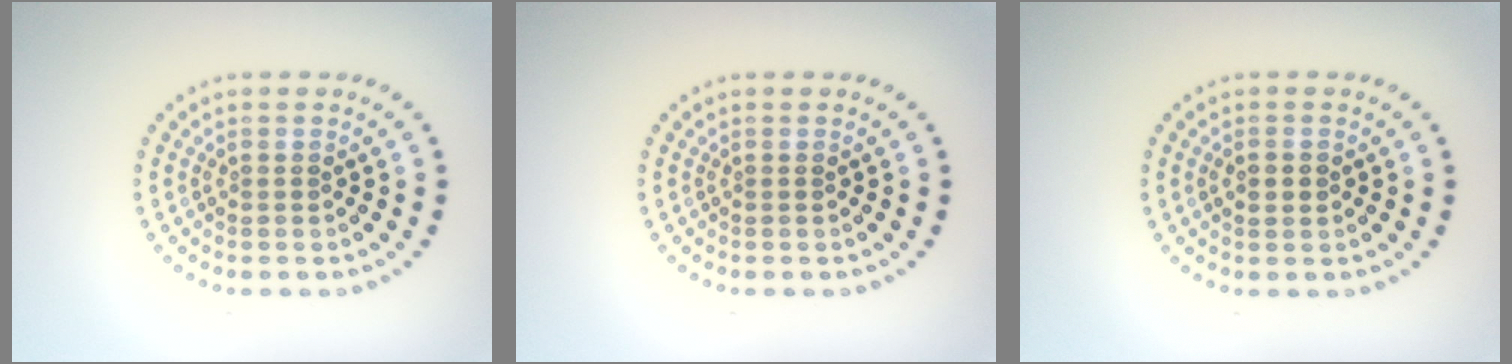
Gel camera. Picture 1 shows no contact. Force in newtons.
{"total": 0.0}
{"total": 1.3, "press": 1.3, "slide": 0.1}